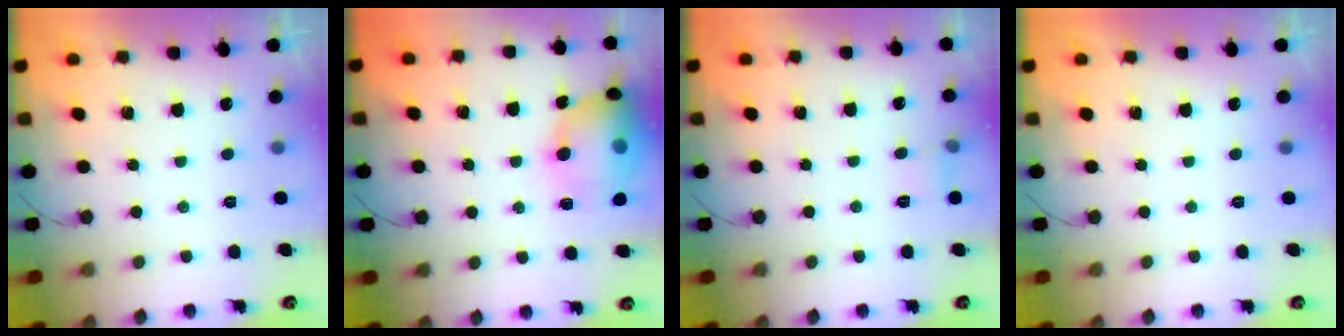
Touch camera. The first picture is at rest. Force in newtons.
{"total": 20.6, "press": 18.9, "slide": 8.3}
{"total": 4.5, "press": 4.3, "slide": 1.2}
{"total": 0.0}